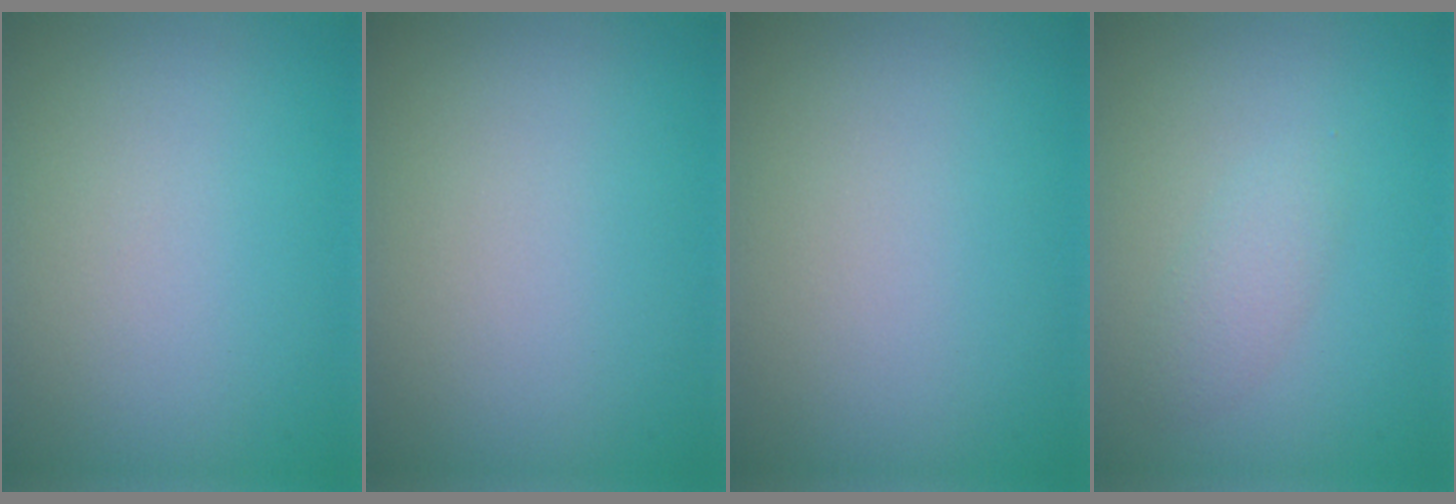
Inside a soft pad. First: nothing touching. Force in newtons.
{"total": 0.0}
{"total": 0.0}
{"total": 1.7, "press": 1.6, "slide": 0.1}